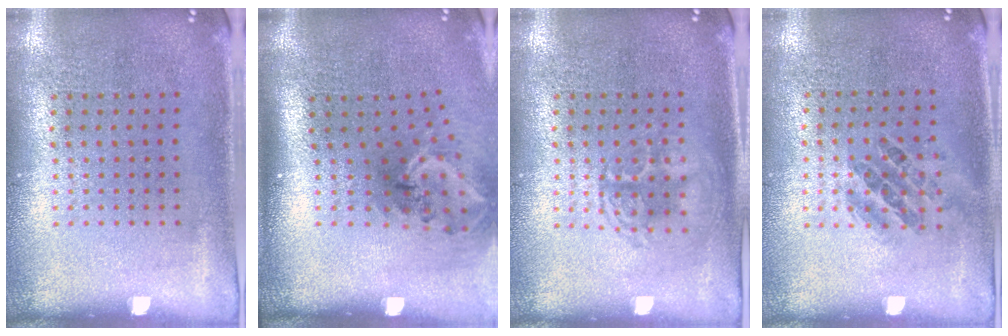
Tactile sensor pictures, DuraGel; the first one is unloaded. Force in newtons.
{"total": 2.0, "press": 1.3, "slide": 1.5}
{"total": 1.1, "press": 1.1, "slide": 0.2}
{"total": 0.9, "press": 0.8, "slide": 0.5}